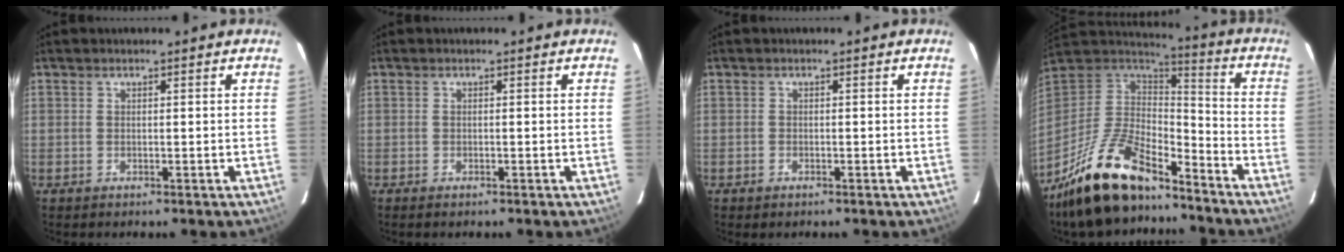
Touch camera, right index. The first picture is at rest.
{"total": 0.7, "force": [-0.6, 0.1, 0.3], "torque": [-0.008, -0.002, -0.011]}
{"total": 0.8, "force": [-0.6, 0.5, 0.1], "torque": [-0.005, -0.002, -0.009]}
{"total": 22.2, "force": [-16.4, 8.1, 12.7], "torque": [-0.261, -0.022, -0.286]}